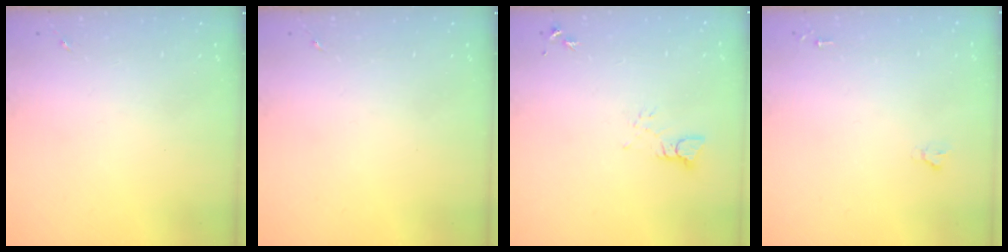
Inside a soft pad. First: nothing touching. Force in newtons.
{"total": 0.0}
{"total": 3.2, "press": 3.1, "slide": 0.4}
{"total": 1.6, "press": 1.6, "slide": 0.2}